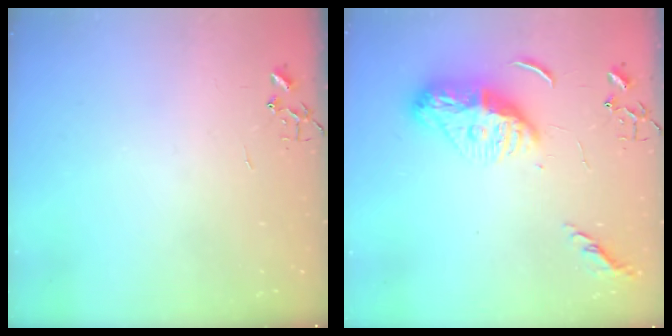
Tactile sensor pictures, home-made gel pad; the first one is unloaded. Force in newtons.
{"total": 12.4, "press": 12.3, "slide": 0.8}